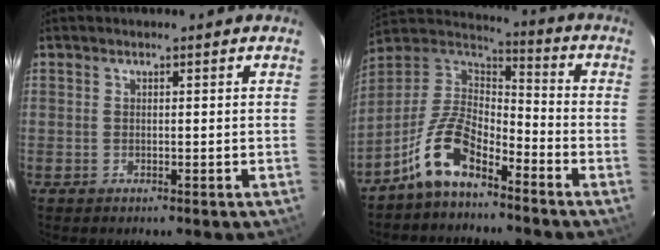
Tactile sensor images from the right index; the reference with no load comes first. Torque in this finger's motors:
{"motor_torque": [1.03, -1.11, 0.48, 0.10]}